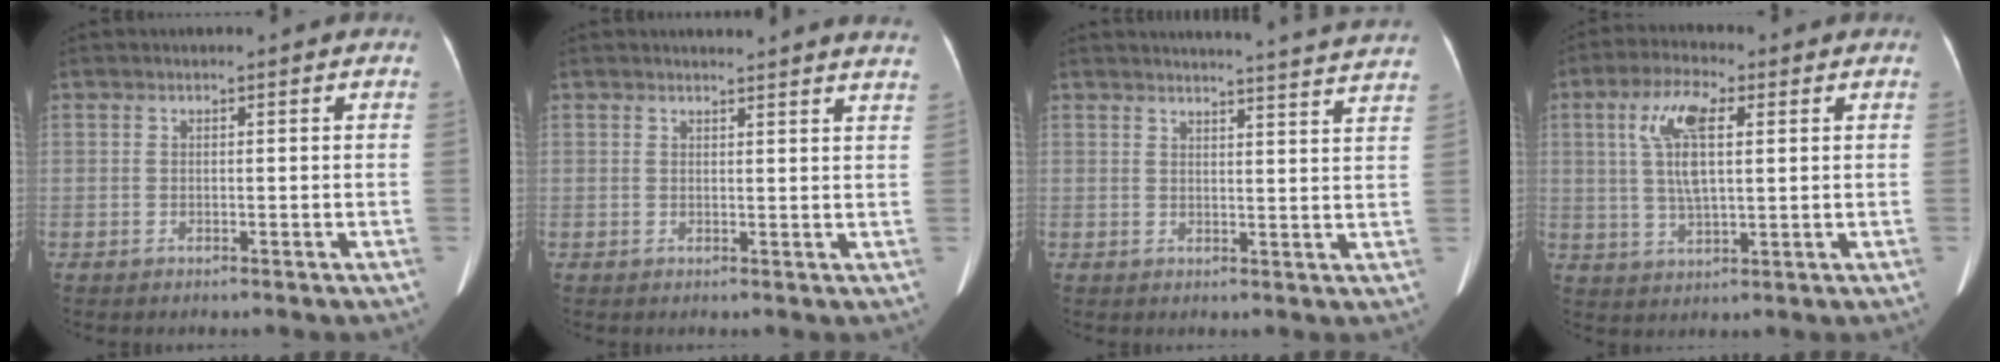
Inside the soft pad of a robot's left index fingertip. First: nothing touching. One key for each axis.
{"total": 9.0, "fx": 8.8, "fy": 0.0, "fz": 2.0, "tx": -0.014, "ty": -0.016, "tz": 0.075}
{"total": 15.7, "fx": 15.2, "fy": -1.1, "fz": 3.7, "tx": -0.050, "ty": -0.052, "tz": 0.164}
{"total": 8.7, "fx": 2.4, "fy": 2.3, "fz": 8.0, "tx": -0.170, "ty": 0.012, "tz": 0.047}